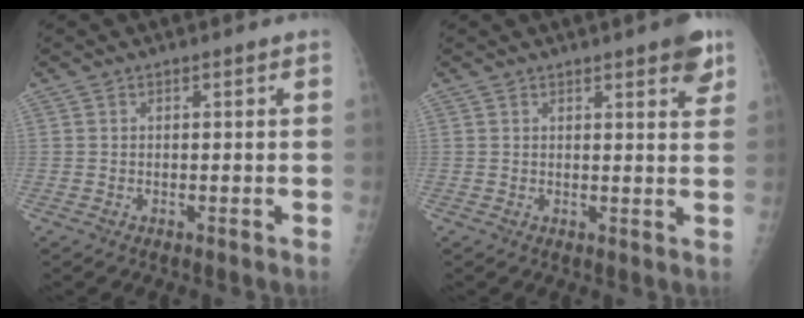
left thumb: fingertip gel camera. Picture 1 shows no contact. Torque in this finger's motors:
{"motor_torque": [1.52, 0.67, 0.33, -0.40, 0.00]}